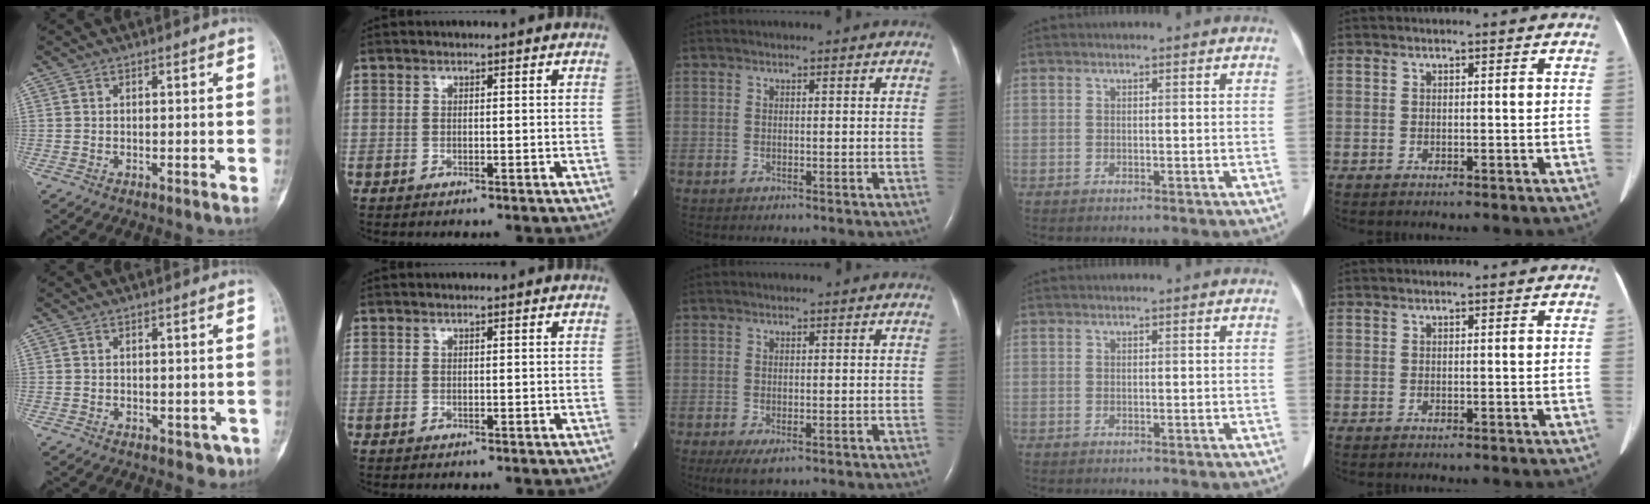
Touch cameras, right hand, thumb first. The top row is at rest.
{"thumb": {"total": 2.7, "force": [-1.3, 2.0, 1.4], "torque": [0.001, 0.006, -0.010]}, "middle": {"total": 3.0, "force": [-1.4, 1.0, 2.5], "torque": [-0.048, -0.009, -0.016]}}